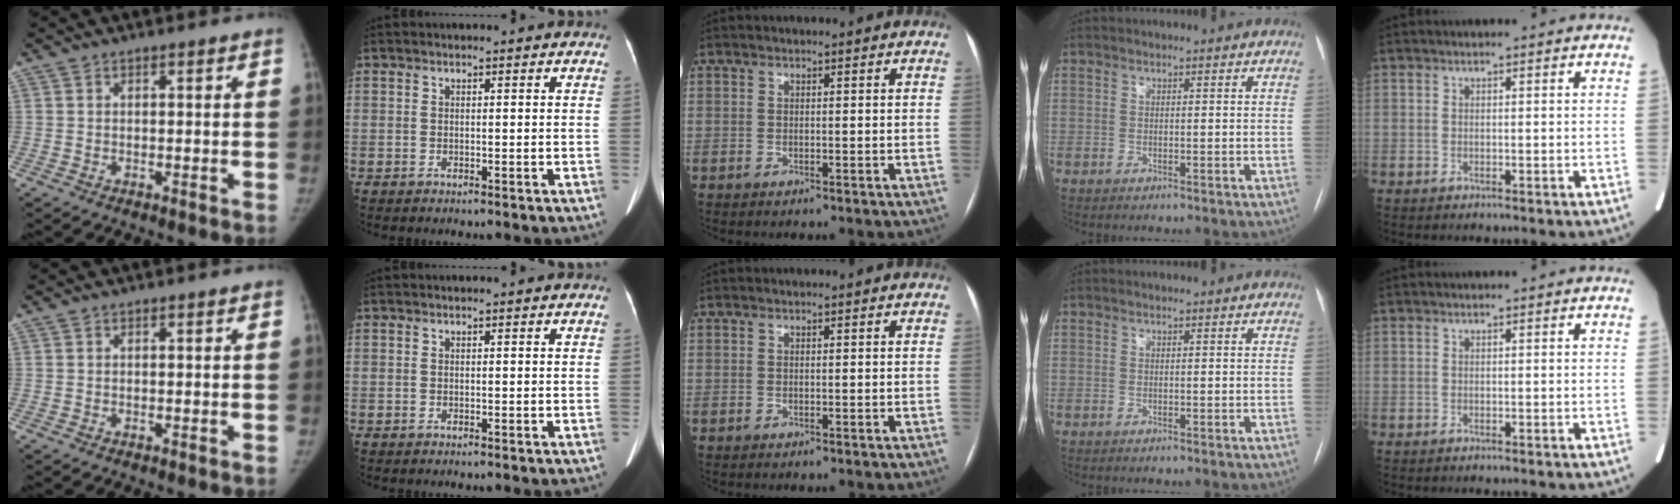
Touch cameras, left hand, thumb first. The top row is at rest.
{}